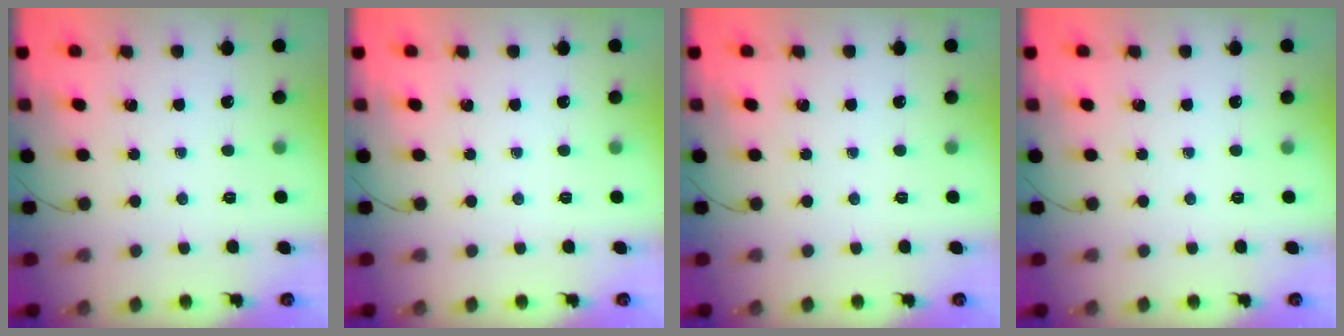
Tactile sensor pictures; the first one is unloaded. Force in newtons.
{"total": 0.0}
{"total": 0.0}
{"total": 0.0}